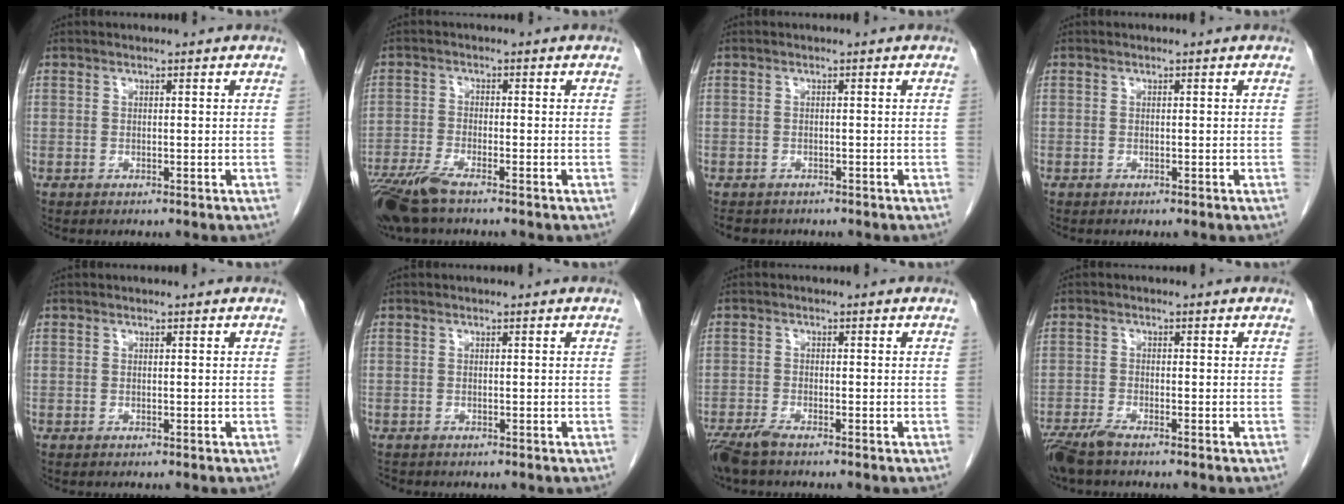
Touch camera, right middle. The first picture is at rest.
{"total": 7.2, "force": [-5.4, 1.2, 4.7], "torque": [-0.094, -0.017, -0.103]}
{"total": 3.5, "force": [-2.9, 1.7, 0.8], "torque": [-0.015, -0.003, -0.036]}
{"total": 0.0}
{"total": 0.0}
{"total": 0.5, "force": [-0.5, 0.2, 0.0], "torque": [-0.007, -0.003, -0.011]}
{"total": 3.8, "force": [-3.0, 0.6, 2.3], "torque": [-0.047, -0.009, -0.058]}
{"total": 4.2, "force": [-3.3, 0.6, 2.5], "torque": [-0.051, -0.010, -0.064]}